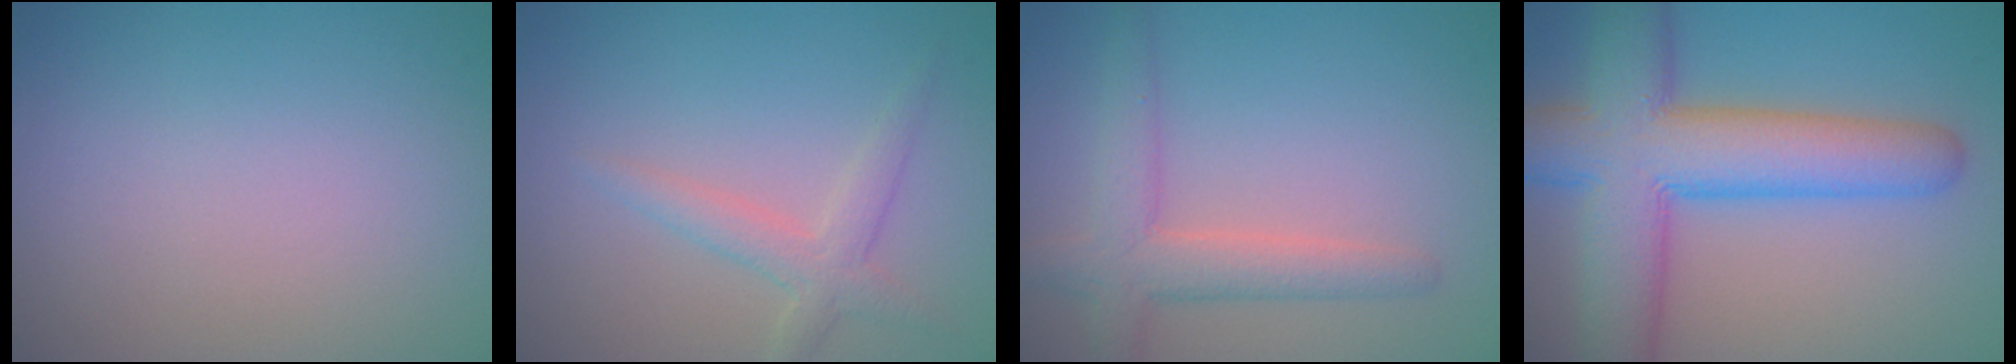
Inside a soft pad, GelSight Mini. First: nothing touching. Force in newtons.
{"total": 2.4, "press": 2.4, "slide": 0.1}
{"total": 4.0, "press": 4.0, "slide": 0.3}
{"total": 10.5, "press": 10.5, "slide": 0.5}